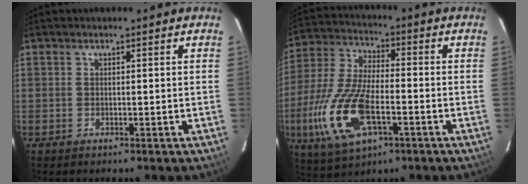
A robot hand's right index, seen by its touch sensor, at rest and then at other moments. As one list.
[{"total": 17.8, "force": [-5.9, 7.9, 14.8], "torque": [-0.334, -0.017, -0.106]}]